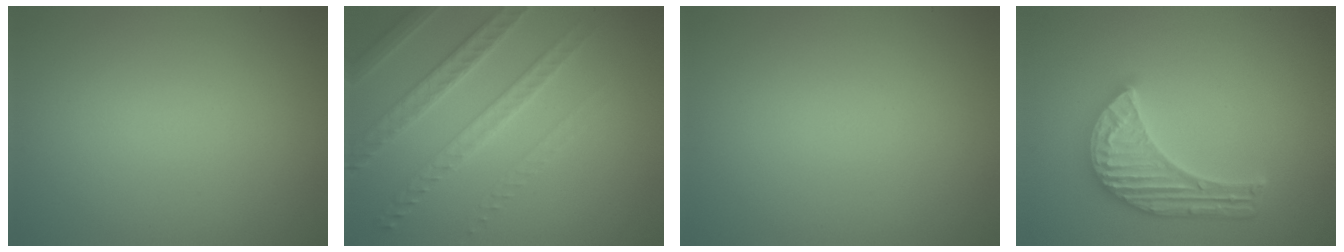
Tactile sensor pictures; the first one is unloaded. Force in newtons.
{"total": 4.5, "press": 3.6, "slide": 2.7}
{"total": 0.0}
{"total": 5.5, "press": 4.5, "slide": 3.2}